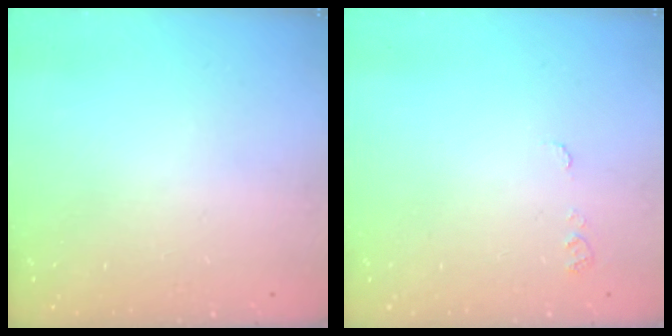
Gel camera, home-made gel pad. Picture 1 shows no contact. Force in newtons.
{"total": 5.3, "press": 5.2, "slide": 0.5}